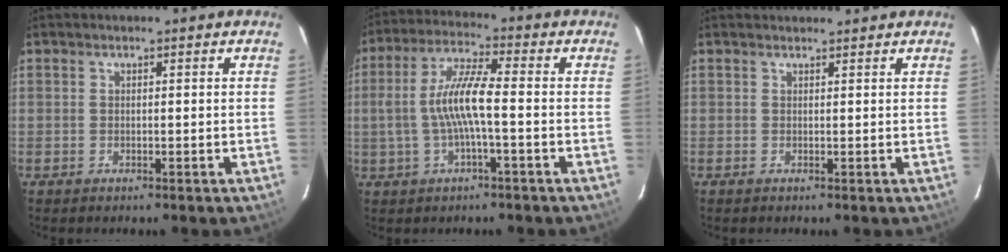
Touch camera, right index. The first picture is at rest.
{"total": 9.1, "force": [-1.3, 1.4, 8.9], "torque": [-0.186, 0.008, -0.021]}
{"total": 2.0, "force": [1.9, 0.6, 0.4], "torque": [-0.012, 0.008, 0.024]}